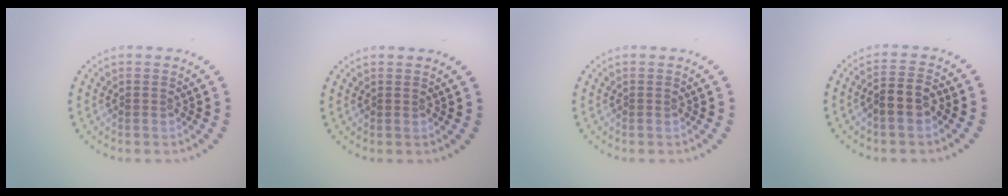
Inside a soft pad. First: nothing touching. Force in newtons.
{"total": 0.0}
{"total": 0.0}
{"total": 2.7, "press": 2.5, "slide": 1.1}